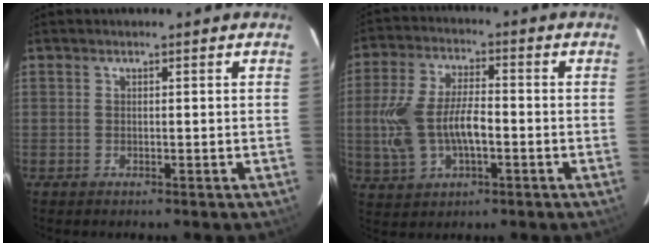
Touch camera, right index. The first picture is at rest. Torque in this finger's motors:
{"motor_torque": [0.42, -0.11, 0.66, 0.12]}